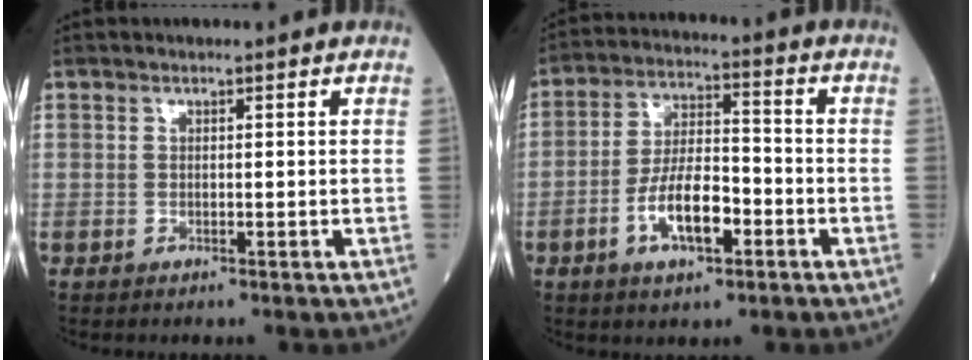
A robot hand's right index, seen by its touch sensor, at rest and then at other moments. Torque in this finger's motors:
{"motor_torque": [1.41, -0.69, 0.72, 0.19]}